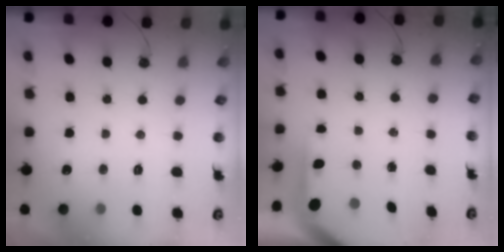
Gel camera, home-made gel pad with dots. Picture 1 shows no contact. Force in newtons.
{"total": 3.6, "press": 3.6, "slide": 0.3}